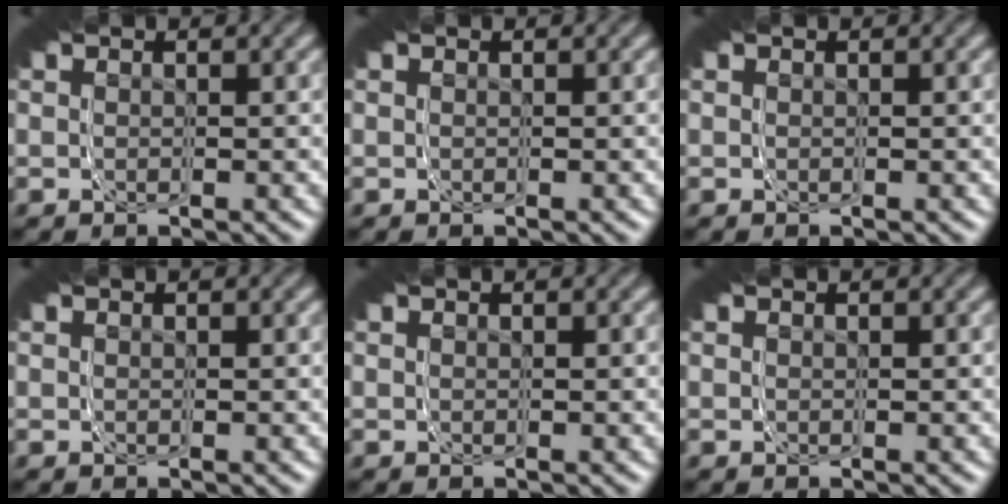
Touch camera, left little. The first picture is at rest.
{"total": 0.0}
{"total": 0.0}
{"total": 0.0}
{"total": 0.0}
{"total": 0.0}